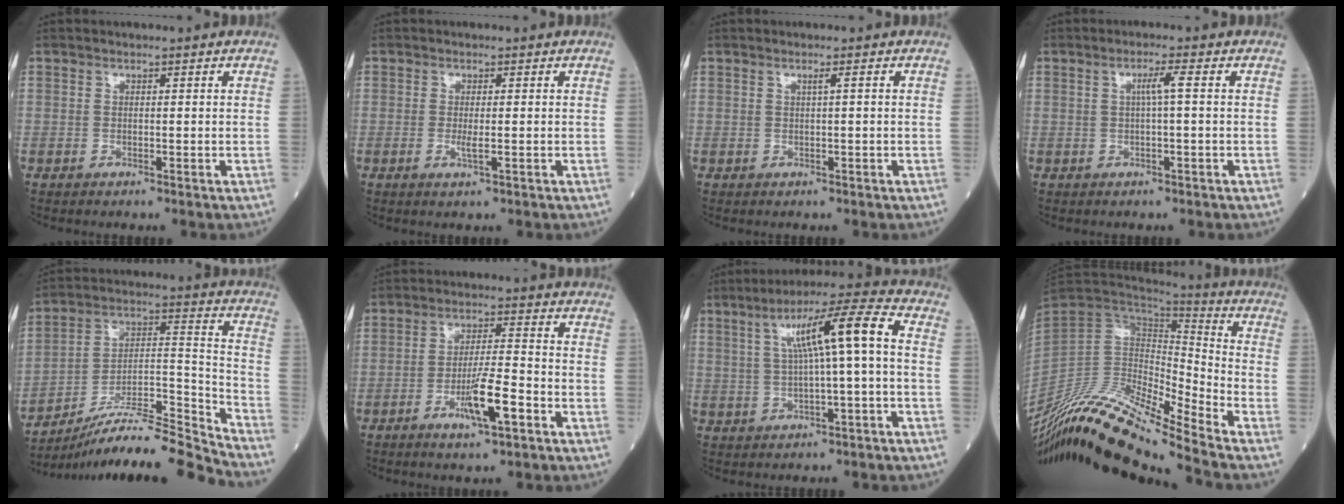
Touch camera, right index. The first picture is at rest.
{"total": 1.9, "force": [-0.4, 0.2, 1.9], "torque": [-0.039, -0.005, -0.007]}
{"total": 0.7, "force": [0.1, -0.2, 0.7], "torque": [-0.013, 0.000, 0.006]}
{"total": 2.4, "force": [0.3, -0.4, 2.4], "torque": [-0.043, 0.003, 0.004]}
{"total": 17.8, "force": [-16.6, -1.4, 6.3], "torque": [-0.099, 0.030, -0.283]}
{"total": 7.4, "force": [-3.3, 0.7, 6.6], "torque": [-0.123, -0.003, -0.058]}
{"total": 10.6, "force": [1.4, -0.1, 10.5], "torque": [-0.173, 0.026, 0.025]}
{"total": 19.6, "force": [-17.4, 0.0, 8.9], "torque": [-0.165, 0.024, -0.325]}